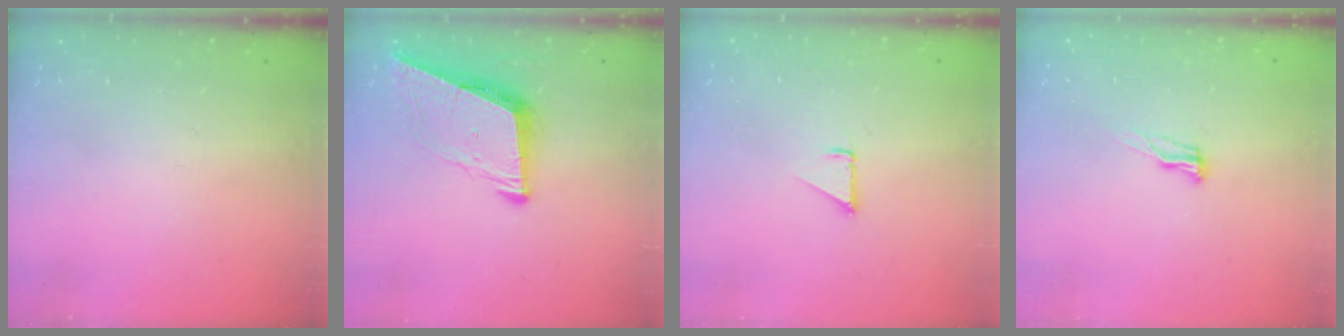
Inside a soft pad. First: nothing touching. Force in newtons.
{"total": 8.6, "press": 7.7, "slide": 3.8}
{"total": 1.3, "press": 1.3, "slide": 0.1}
{"total": 8.0, "press": 7.7, "slide": 2.0}